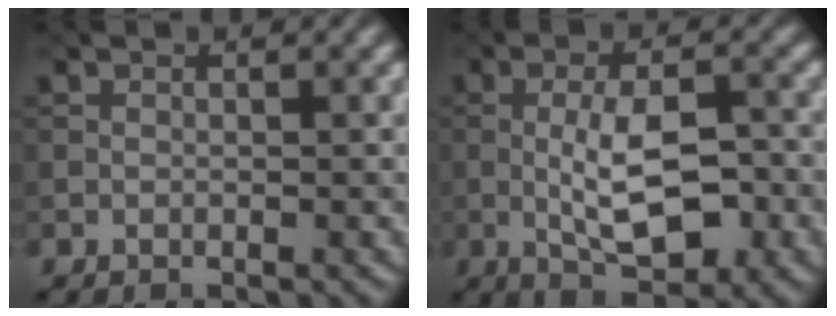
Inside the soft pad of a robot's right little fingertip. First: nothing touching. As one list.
[{"total": 6.9, "force": [-1.4, 2.6, 6.3], "torque": [-0.115, 0.000, -0.023]}]